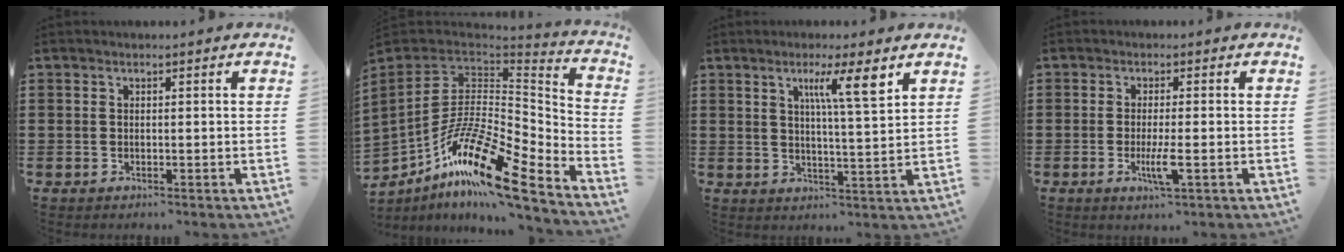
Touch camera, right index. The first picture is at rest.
{"total": 17.2, "force": [-10.3, 5.0, 12.8], "torque": [-0.260, 0.014, -0.193]}
{"total": 7.1, "force": [3.5, 0.4, 6.1], "torque": [-0.113, -0.001, 0.052]}
{"total": 4.0, "force": [-1.3, 0.3, 3.7], "torque": [-0.077, -0.013, -0.026]}